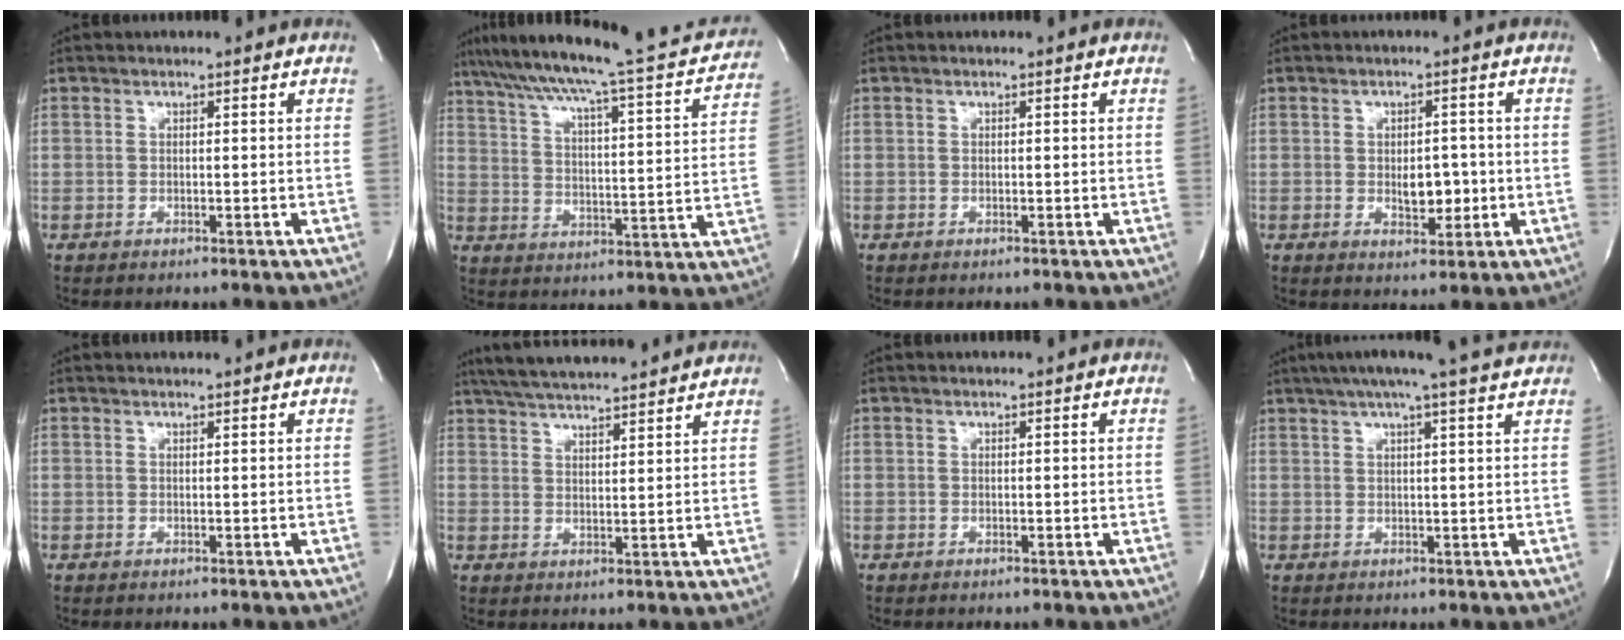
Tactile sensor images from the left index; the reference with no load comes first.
{"total": 25.7, "force": [22.8, 2.1, 11.8], "torque": [-0.191, -0.016, 0.302]}
{"total": 0.0}
{"total": 4.0, "force": [-0.5, 2.2, 3.3], "torque": [-0.047, -0.001, 0.000]}
{"total": 2.3, "force": [2.2, -0.1, 0.5], "torque": [-0.007, 0.012, 0.031]}
{"total": 15.6, "force": [14.1, 1.3, 6.4], "torque": [-0.118, 0.033, 0.209]}
{"total": 0.6, "force": [0.6, -0.1, 0.2], "torque": [-0.001, 0.007, 0.013]}
{"total": 11.9, "force": [10.3, -0.8, 6.0], "torque": [-0.102, 0.020, 0.127]}